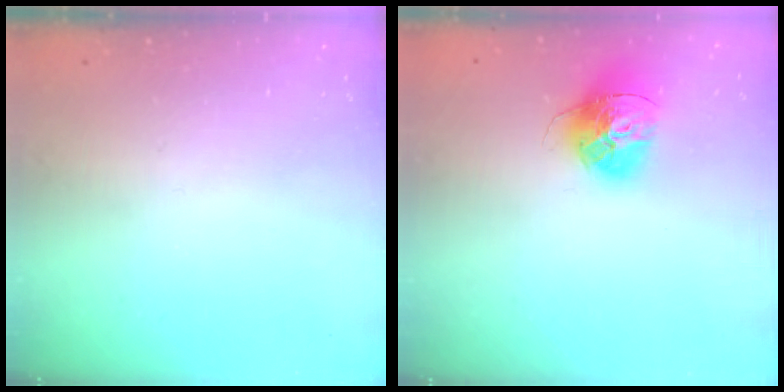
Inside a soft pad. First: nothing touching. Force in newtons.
{"total": 15.1, "press": 15.0, "slide": 1.5}